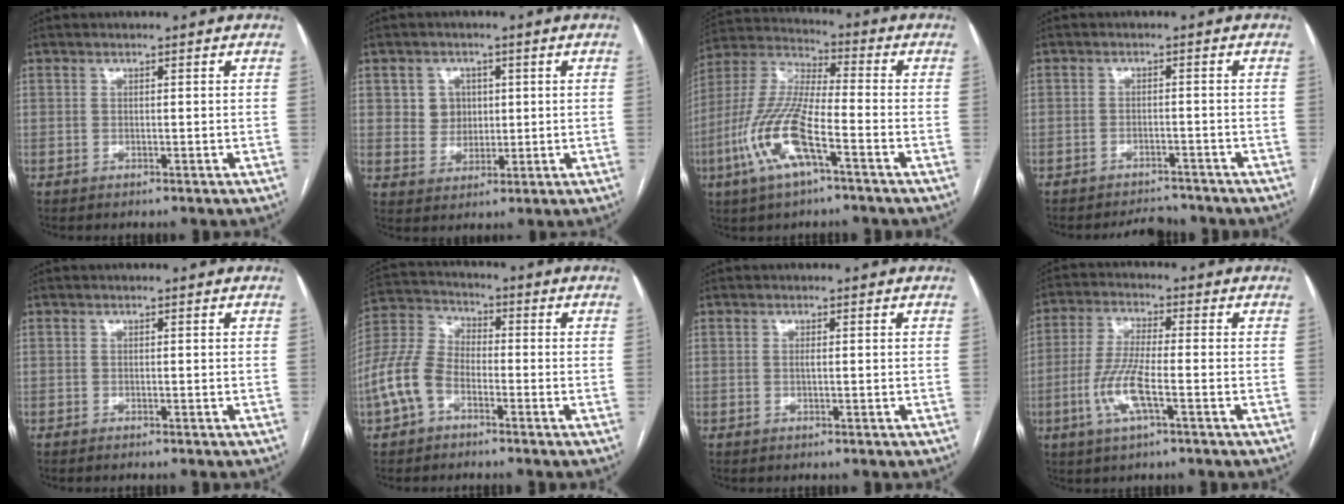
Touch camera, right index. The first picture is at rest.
{"total": 4.6, "force": [1.2, 4.3, 1.1], "torque": [-0.018, 0.011, 0.024]}
{"total": 14.0, "force": [-5.6, 3.0, 12.5], "torque": [-0.275, -0.005, -0.109]}
{"total": 5.0, "force": [-4.8, 1.5, 0.5], "torque": [-0.005, -0.002, -0.069]}
{"total": 1.2, "force": [-1.1, 0.0, 0.5], "torque": [-0.007, -0.001, -0.013]}
{"total": 8.5, "force": [-3.7, 5.0, 5.8], "torque": [-0.153, 0.018, -0.083]}
{"total": 0.5, "force": [0.0, 0.0, 0.5], "torque": [-0.011, 0.000, -0.001]}
{"total": 8.2, "force": [-2.8, 1.1, 7.6], "torque": [-0.161, -0.004, -0.057]}